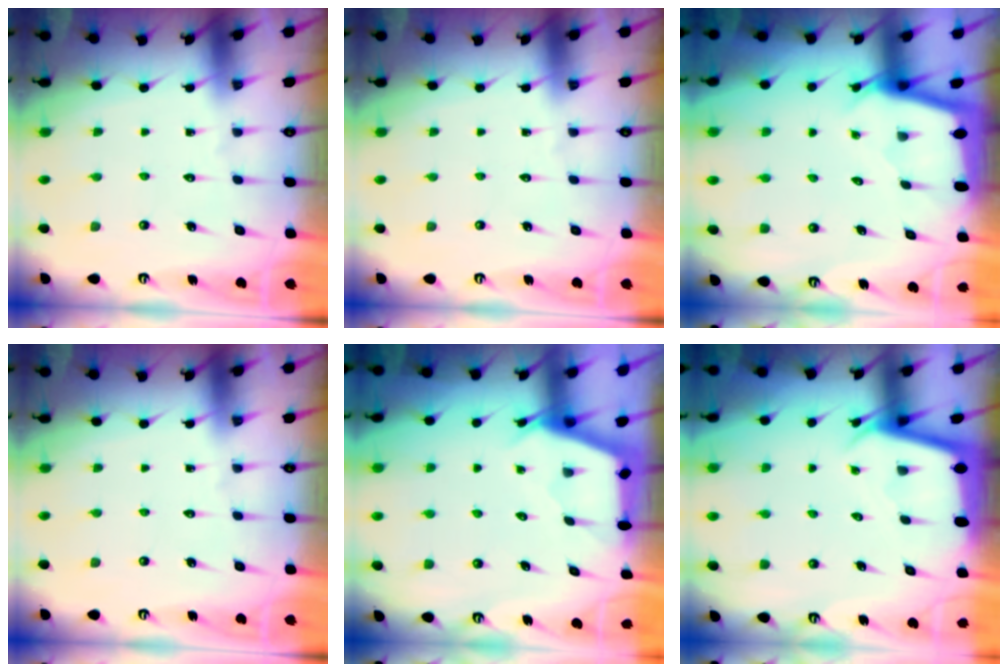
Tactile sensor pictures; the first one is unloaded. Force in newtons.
{"total": 0.0}
{"total": 2.1, "press": 2.1, "slide": 0.1}
{"total": 0.0}
{"total": 2.5, "press": 2.5, "slide": 0.4}
{"total": 2.3, "press": 2.3, "slide": 0.1}